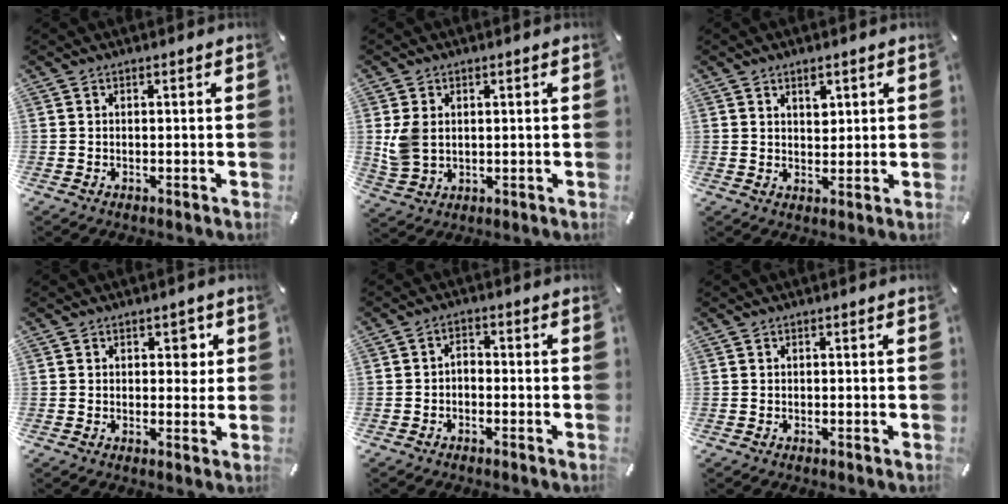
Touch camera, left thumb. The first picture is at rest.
{"total": 6.3, "force": [1.0, 4.6, 4.1], "torque": [-0.091, 0.005, 0.023]}
{"total": 3.3, "force": [1.8, 2.1, 1.8], "torque": [-0.015, -0.006, 0.027]}
{"total": 3.7, "force": [1.2, 2.4, 2.4], "torque": [-0.011, -0.008, 0.010]}
{"total": 2.3, "force": [-1.5, 1.3, 1.1], "torque": [-0.022, 0.012, -0.031]}
{"total": 0.0}